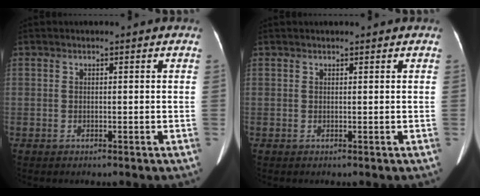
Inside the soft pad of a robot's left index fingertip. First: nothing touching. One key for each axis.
{"total": 2.2, "fx": 2.0, "fy": 0.2, "fz": 0.9, "tx": -0.010, "ty": 0.014, "tz": 0.023}